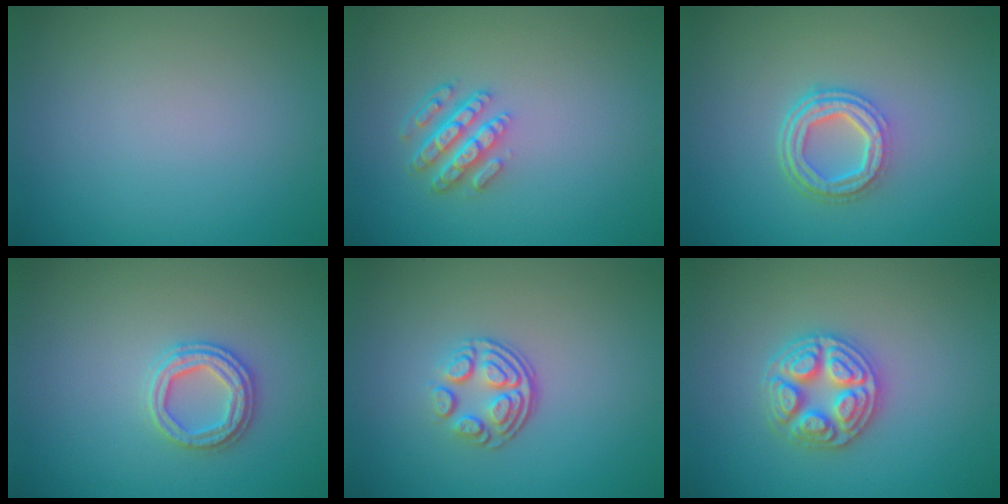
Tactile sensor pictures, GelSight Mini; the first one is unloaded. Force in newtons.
{"total": 4.3, "press": 3.2, "slide": 2.9}
{"total": 4.3, "press": 3.1, "slide": 2.9}
{"total": 2.6, "press": 2.5, "slide": 0.3}
{"total": 3.6, "press": 2.5, "slide": 2.6}
{"total": 4.6, "press": 4.6, "slide": 0.5}